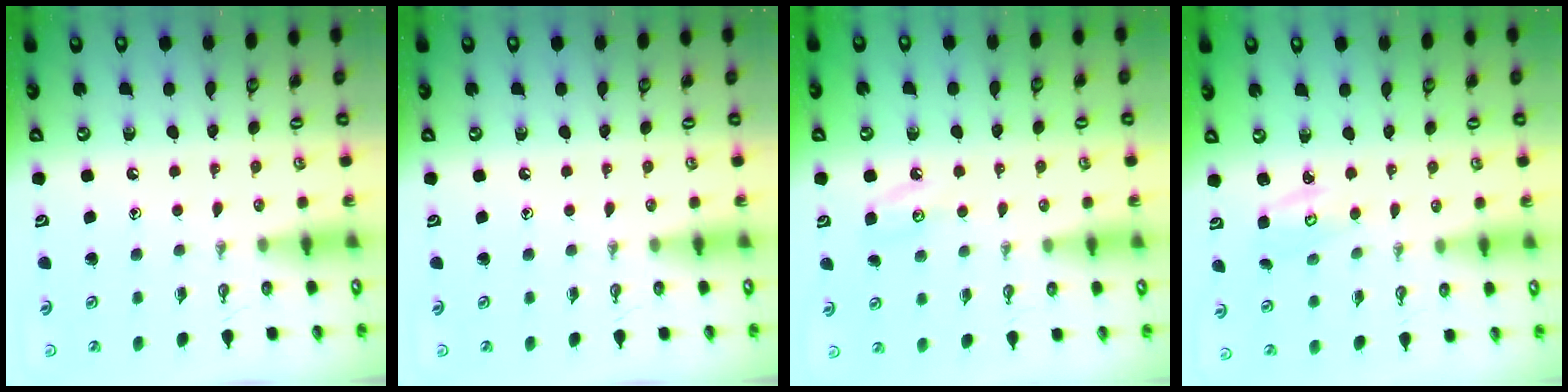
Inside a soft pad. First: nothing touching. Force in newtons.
{"total": 0.0}
{"total": 4.9, "press": 4.9, "slide": 0.5}
{"total": 3.0, "press": 3.0, "slide": 0.4}